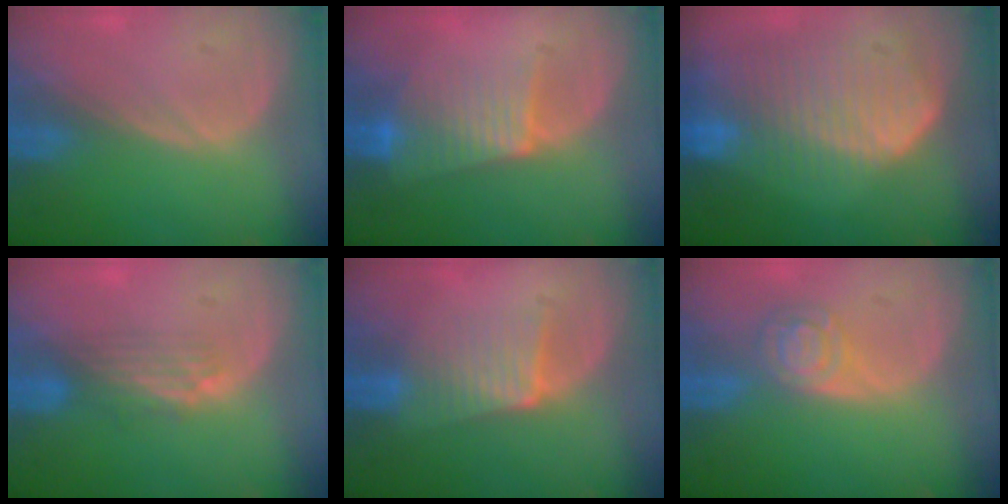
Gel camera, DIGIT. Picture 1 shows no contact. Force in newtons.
{"total": 6.6, "press": 6.2, "slide": 2.4}
{"total": 10.5, "press": 9.2, "slide": 5.1}
{"total": 3.3, "press": 2.8, "slide": 1.6}
{"total": 5.8, "press": 5.4, "slide": 2.1}
{"total": 5.1, "press": 4.4, "slide": 2.5}